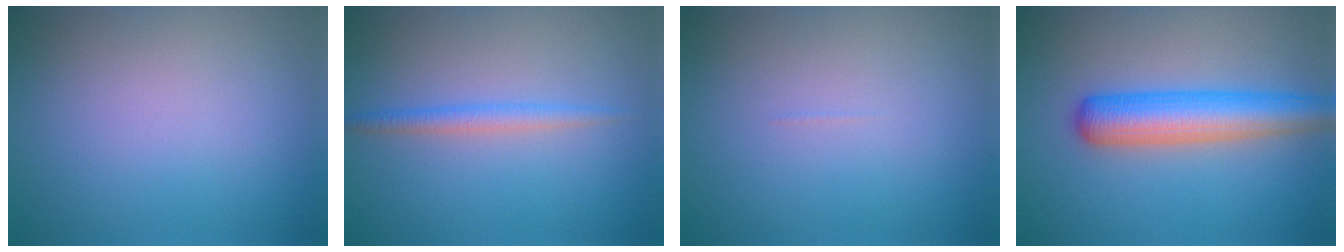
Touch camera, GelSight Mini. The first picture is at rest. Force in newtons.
{"total": 1.7, "press": 1.7, "slide": 0.1}
{"total": 0.0}
{"total": 5.8, "press": 5.8, "slide": 0.1}